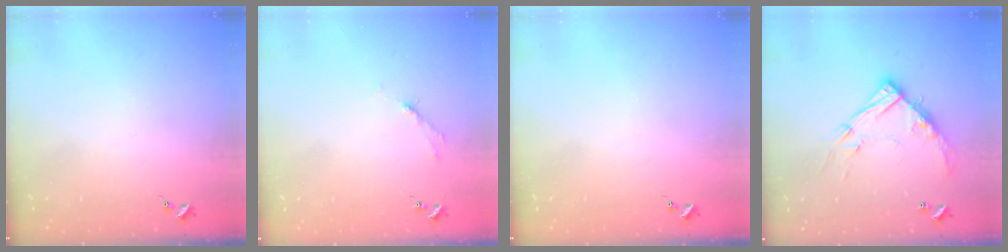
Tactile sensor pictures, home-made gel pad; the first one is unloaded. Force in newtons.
{"total": 2.7, "press": 2.7, "slide": 0.4}
{"total": 0.0}
{"total": 13.8, "press": 13.8, "slide": 1.0}